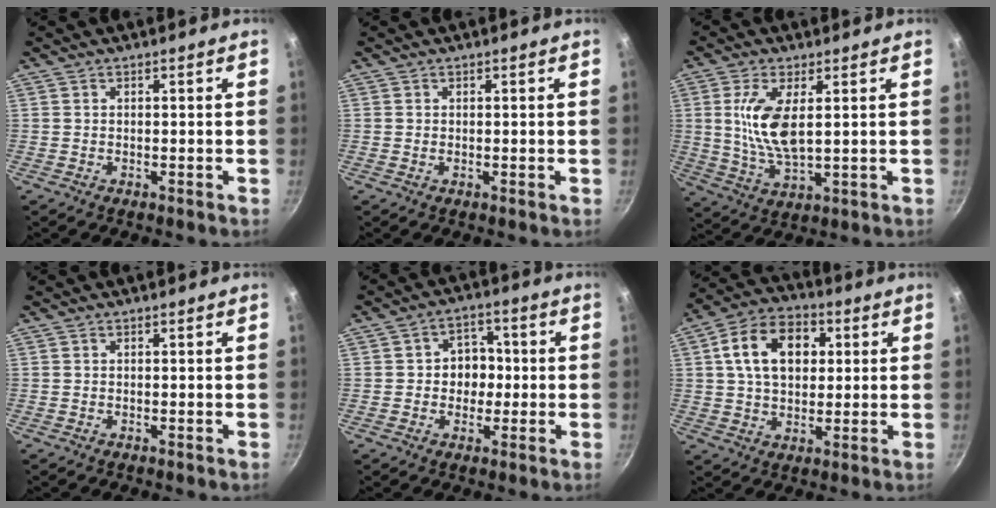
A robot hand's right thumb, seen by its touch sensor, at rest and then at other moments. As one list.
[{"total": 0.0}, {"total": 10.3, "force": [2.1, 4.3, 9.1], "torque": [-0.180, -0.012, 0.049]}, {"total": 0.0}, {"total": 6.7, "force": [-0.1, 5.7, 3.6], "torque": [-0.005, 0.011, -0.007]}, {"total": 14.3, "force": [3.4, 9.9, 9.8], "torque": [-0.139, 0.013, 0.045]}]